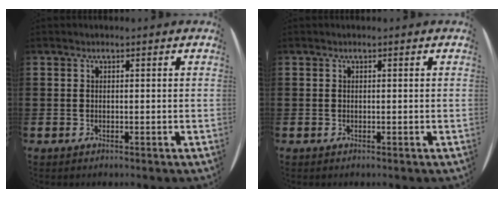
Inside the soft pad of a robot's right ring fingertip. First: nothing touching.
{"total": 0.0}